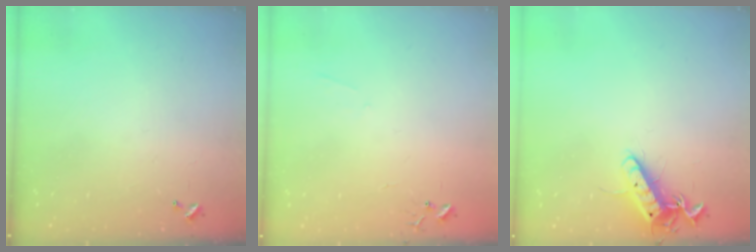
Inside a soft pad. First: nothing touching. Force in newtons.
{"total": 3.8, "press": 3.7, "slide": 0.6}
{"total": 12.4, "press": 12.4, "slide": 1.1}